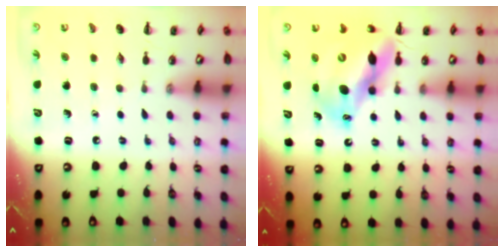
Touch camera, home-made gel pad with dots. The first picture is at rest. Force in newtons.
{"total": 13.8, "press": 13.4, "slide": 3.4}